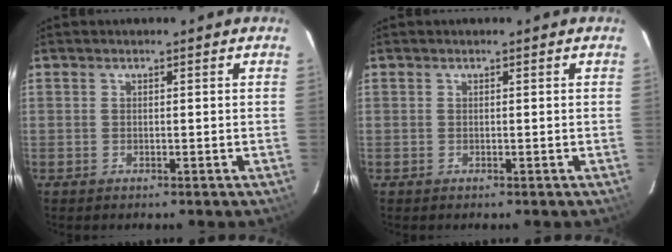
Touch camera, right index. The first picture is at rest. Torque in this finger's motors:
{"motor_torque": [0.58, 0.45, -0.02, 0.00]}